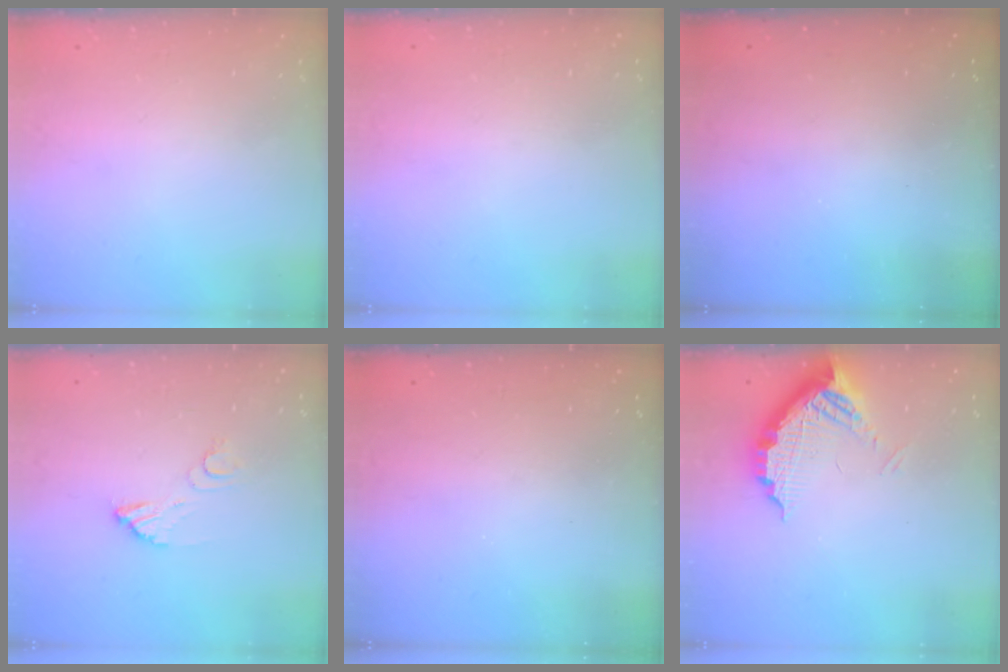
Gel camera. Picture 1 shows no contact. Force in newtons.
{"total": 3.0, "press": 3.0, "slide": 0.5}
{"total": 3.0, "press": 3.0, "slide": 0.1}
{"total": 5.4, "press": 5.4, "slide": 0.1}
{"total": 3.0, "press": 3.0, "slide": 0.1}
{"total": 10.8, "press": 10.7, "slide": 0.9}